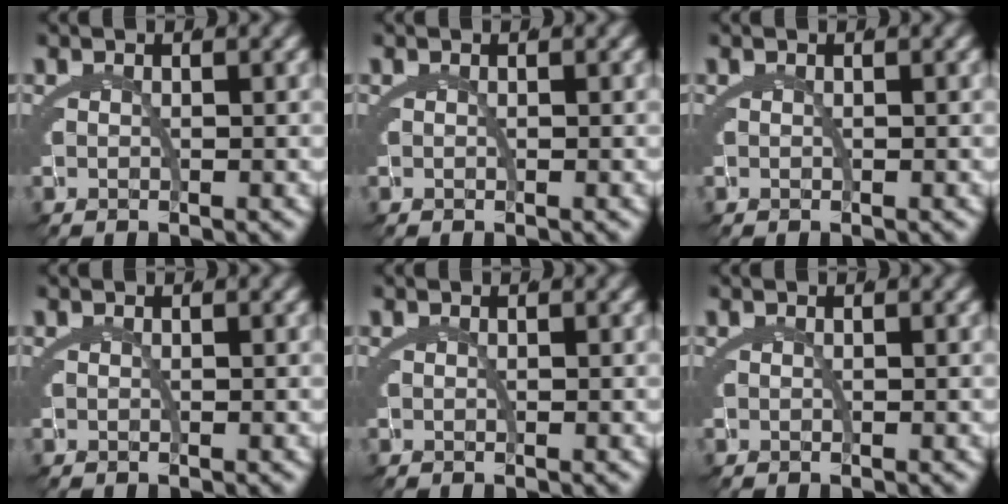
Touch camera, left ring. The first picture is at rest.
{"total": 0.0}
{"total": 0.0}
{"total": 0.0}
{"total": 0.0}
{"total": 0.0}